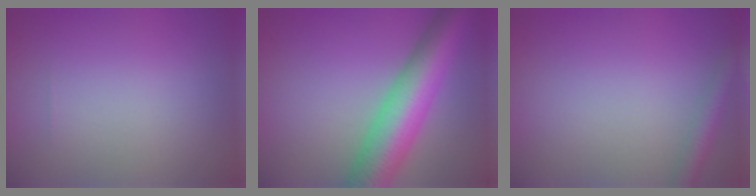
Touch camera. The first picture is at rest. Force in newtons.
{"total": 9.5, "press": 9.5, "slide": 0.1}
{"total": 2.3, "press": 2.3, "slide": 0.1}